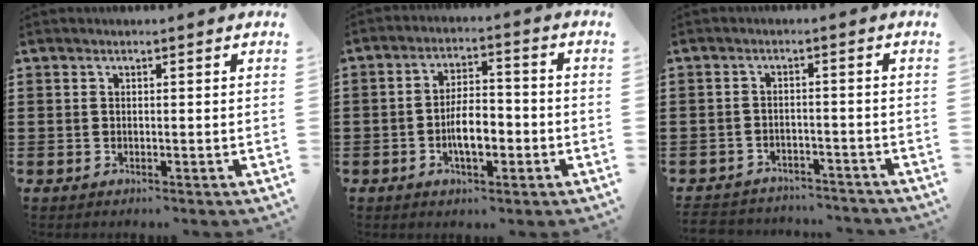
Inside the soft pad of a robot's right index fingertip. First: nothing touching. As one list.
[{"total": 6.6, "force": [-2.1, 2.8, 5.7], "torque": [-0.104, 0.002, -0.042]}, {"total": 2.9, "force": [-2.9, 0.4, -0.1], "torque": [-0.006, -0.001, -0.062]}]